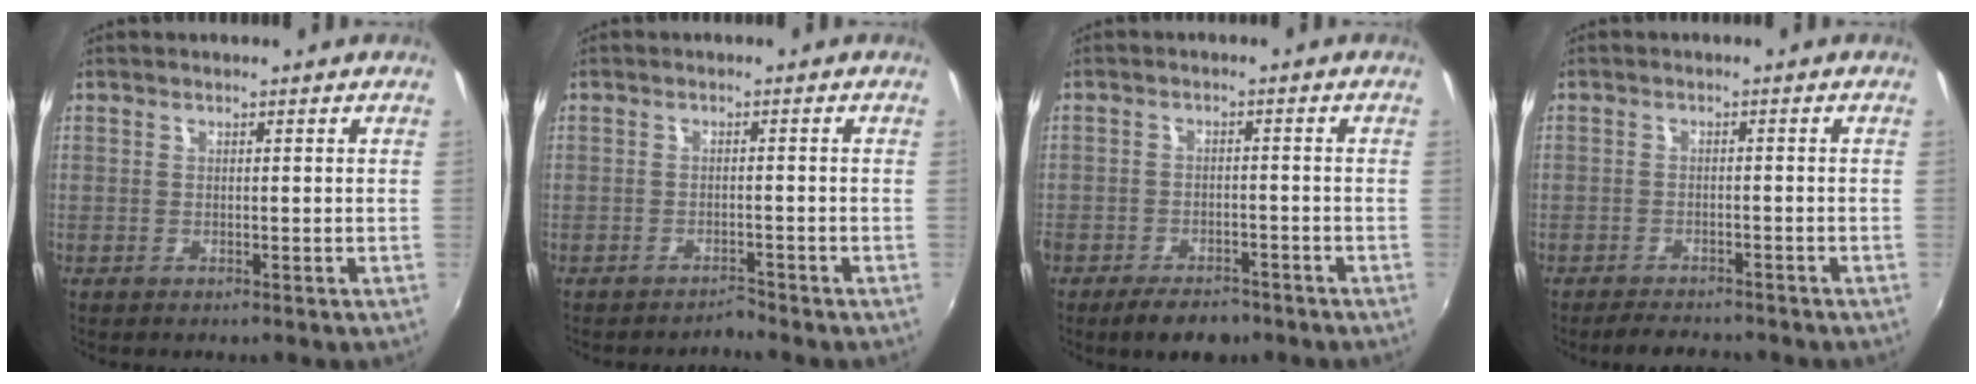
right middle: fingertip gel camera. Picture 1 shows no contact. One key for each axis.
{"total": 1.6, "fx": -1.6, "fy": 0.0, "fz": -0.1, "tx": -0.001, "ty": -0.001, "tz": -0.027}
{"total": 7.1, "fx": -5.5, "fy": 3.1, "fz": 3.3, "tx": -0.081, "ty": -0.004, "tz": -0.085}
{"total": 5.0, "fx": -4.5, "fy": 1.5, "fz": 1.6, "tx": -0.046, "ty": -0.002, "tz": -0.068}